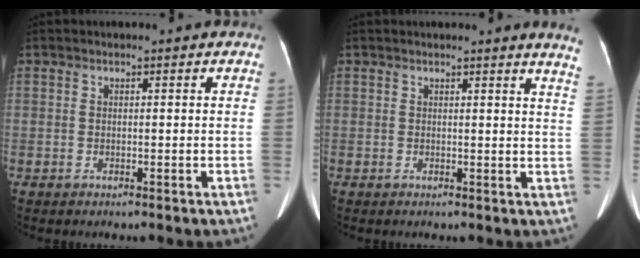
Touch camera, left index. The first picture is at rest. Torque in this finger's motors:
{"motor_torque": [-0.06, -0.80, 0.05, 0.05]}